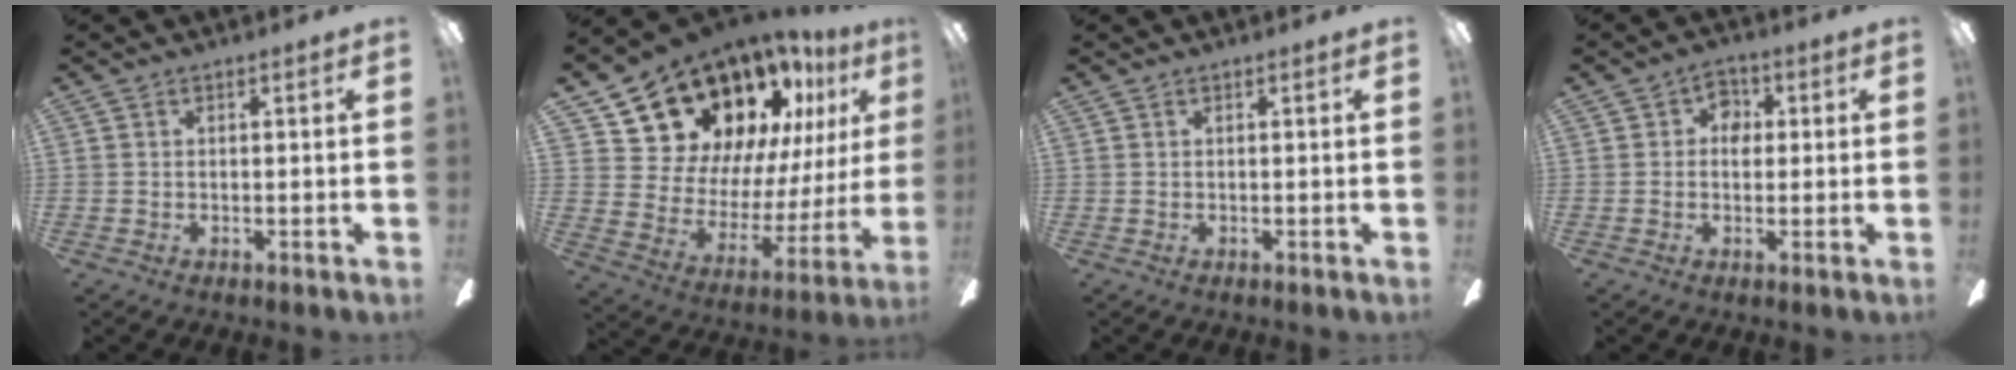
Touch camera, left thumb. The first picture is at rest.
{"total": 20.7, "force": [15.8, 11.2, 7.3], "torque": [-0.122, -0.118, 0.302]}
{"total": 0.0}
{"total": 4.6, "force": [0.2, 3.6, 2.7], "torque": [-0.029, 0.005, 0.000]}